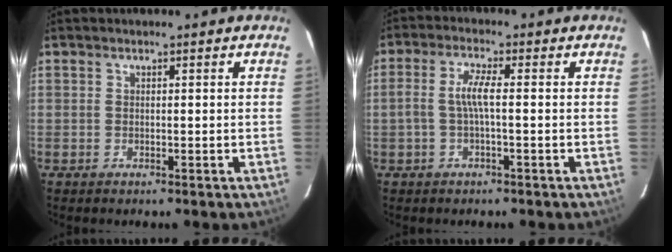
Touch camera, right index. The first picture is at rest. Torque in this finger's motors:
{"motor_torque": [0.14, -0.03, 0.17, 0.09]}